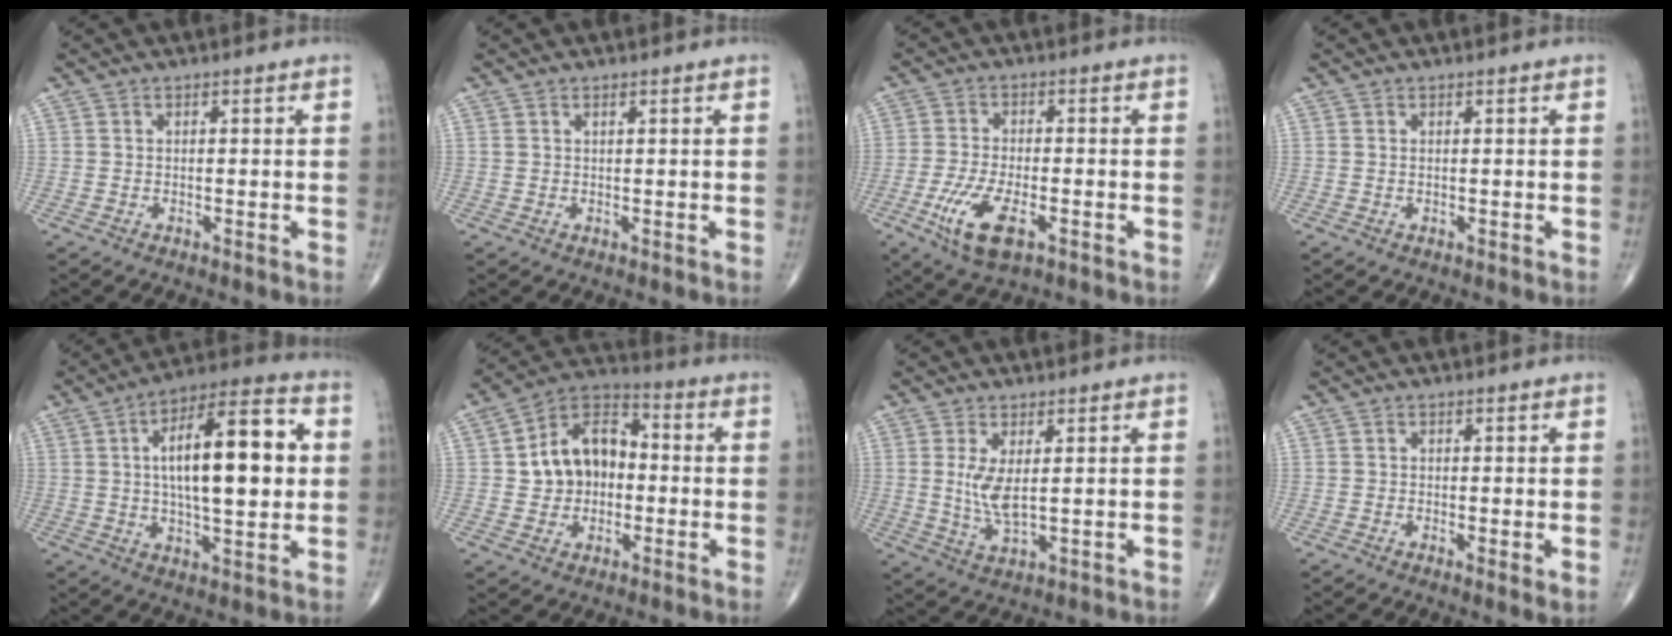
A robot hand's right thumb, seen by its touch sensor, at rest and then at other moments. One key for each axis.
{"total": 0.6, "fx": 0.5, "fy": 0.1, "fz": 0.4, "tx": -0.009, "ty": 0.002, "tz": 0.011}
{"total": 9.0, "fx": -3.7, "fy": 3.6, "fz": 7.4, "tx": -0.155, "ty": 0.001, "tz": -0.065}
{"total": 0.0}
{"total": 19.6, "fx": 2.7, "fy": 7.1, "fz": 18.1, "tx": -0.268, "ty": 0.016, "tz": 0.037}
{"total": 13.0, "fx": 0.2, "fy": 9.4, "fz": 8.9, "tx": -0.110, "ty": 0.031, "tz": -0.008}
{"total": 5.7, "fx": 1.1, "fy": 1.9, "fz": 5.2, "tx": -0.106, "ty": -0.022, "tz": 0.028}
{"total": 1.8, "fx": -0.2, "fy": 0.3, "fz": 1.8, "tx": -0.034, "ty": -0.009, "tz": -0.009}